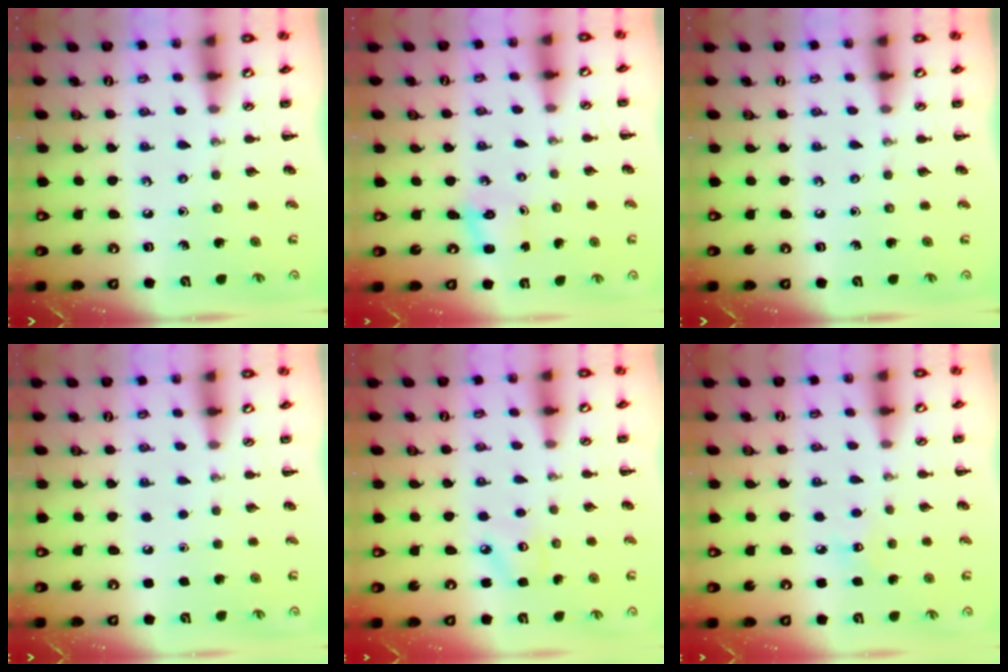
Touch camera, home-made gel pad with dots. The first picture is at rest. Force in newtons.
{"total": 2.0, "press": 1.9, "slide": 0.7}
{"total": 0.0}
{"total": 1.8, "press": 1.8, "slide": 0.1}
{"total": 4.0, "press": 3.9, "slide": 1.0}
{"total": 5.2, "press": 5.1, "slide": 1.3}